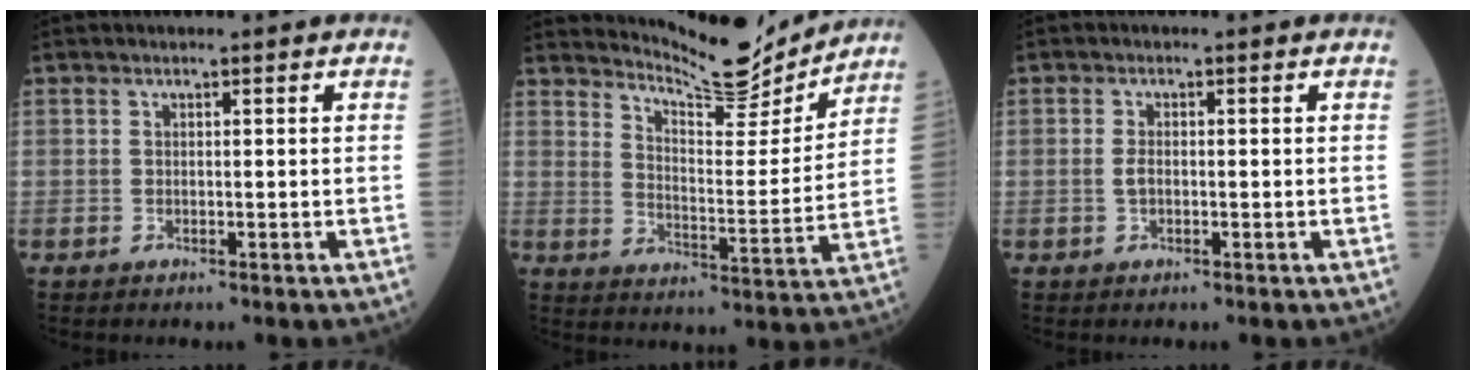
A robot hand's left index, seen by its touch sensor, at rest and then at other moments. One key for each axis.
{"total": 11.6, "fx": 11.5, "fy": 0.4, "fz": 1.6, "tx": -0.035, "ty": -0.024, "tz": 0.173}
{"total": 1.4, "fx": -0.4, "fy": 0.7, "fz": 1.2, "tx": -0.026, "ty": 0.002, "tz": -0.008}